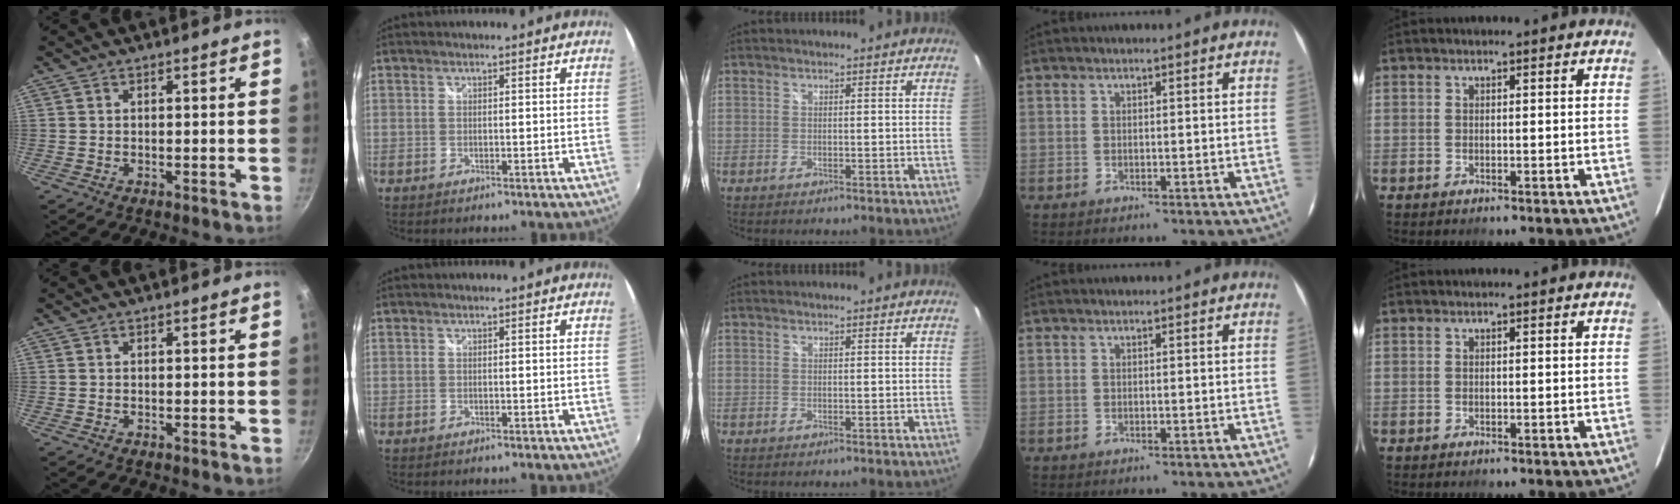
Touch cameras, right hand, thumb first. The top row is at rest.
{}